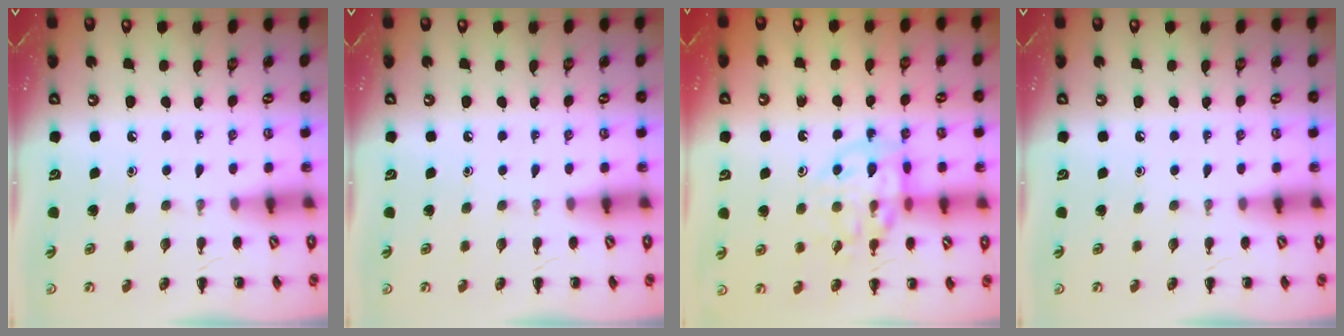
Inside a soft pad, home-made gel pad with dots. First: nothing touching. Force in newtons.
{"total": 0.0}
{"total": 12.7, "press": 12.6, "slide": 1.6}
{"total": 0.0}